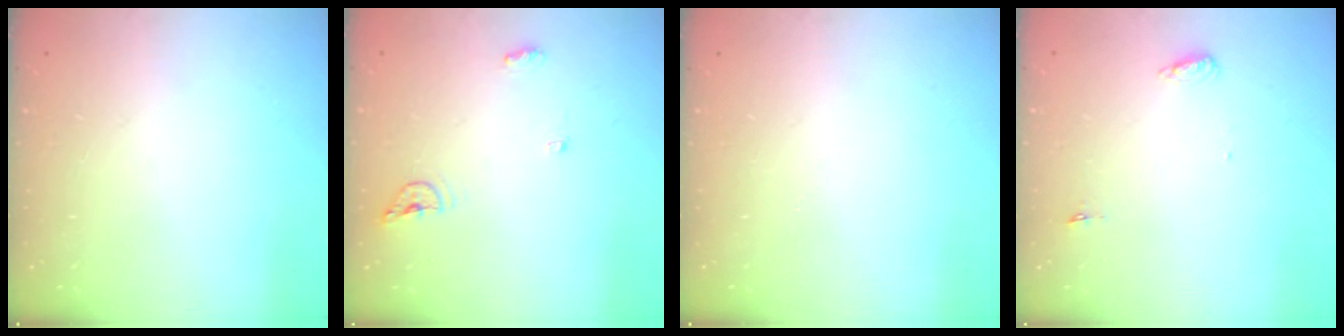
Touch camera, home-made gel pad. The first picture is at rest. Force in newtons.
{"total": 5.9, "press": 5.8, "slide": 1.0}
{"total": 0.0}
{"total": 4.7, "press": 4.5, "slide": 1.4}